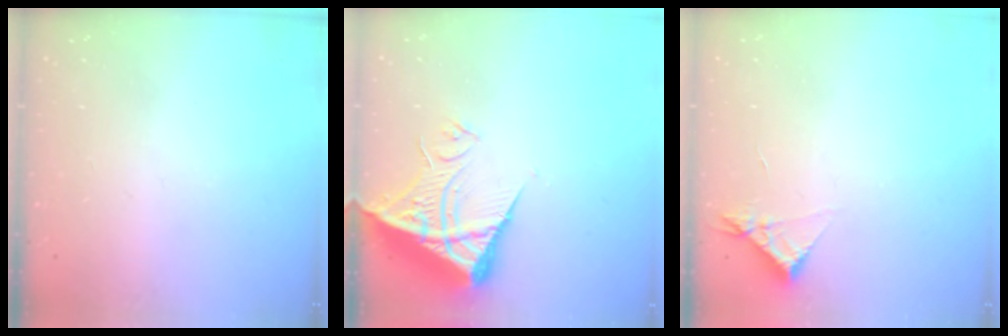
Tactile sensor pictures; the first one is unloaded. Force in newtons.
{"total": 10.6, "press": 10.5, "slide": 1.1}
{"total": 3.4, "press": 3.4, "slide": 0.5}